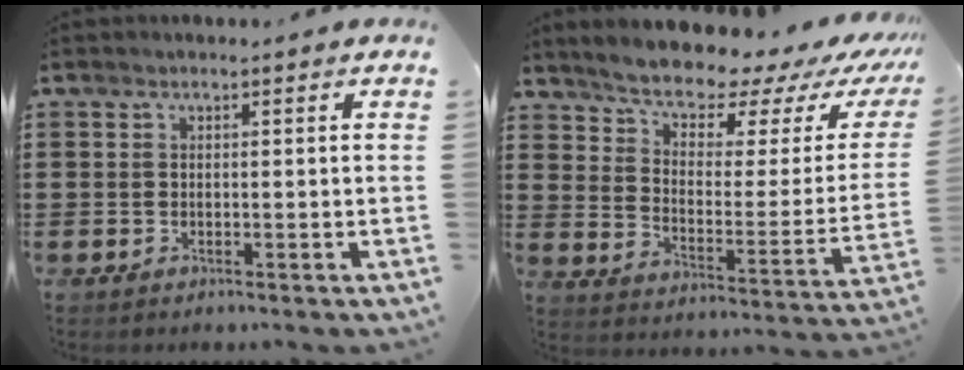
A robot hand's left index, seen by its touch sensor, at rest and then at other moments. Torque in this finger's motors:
{"motor_torque": [2.14, 0.00, 1.05, 0.21]}